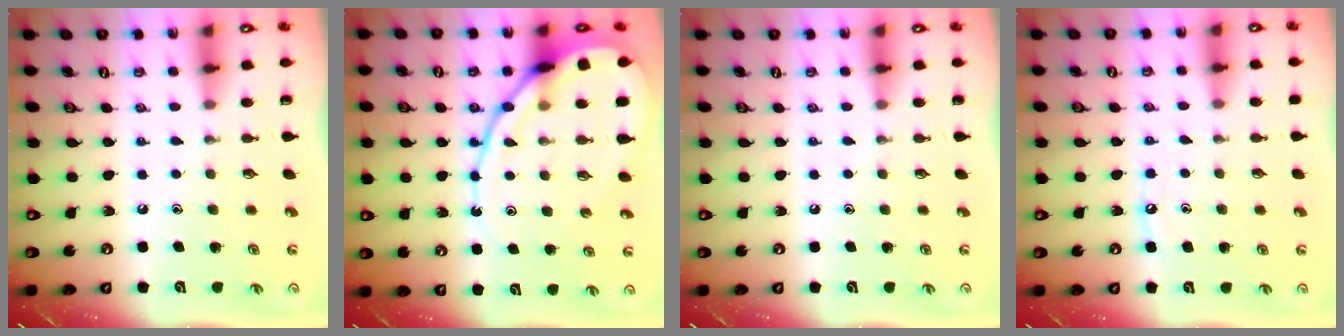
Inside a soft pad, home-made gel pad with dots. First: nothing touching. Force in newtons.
{"total": 13.7, "press": 13.6, "slide": 1.1}
{"total": 0.0}
{"total": 4.9, "press": 4.8, "slide": 0.6}